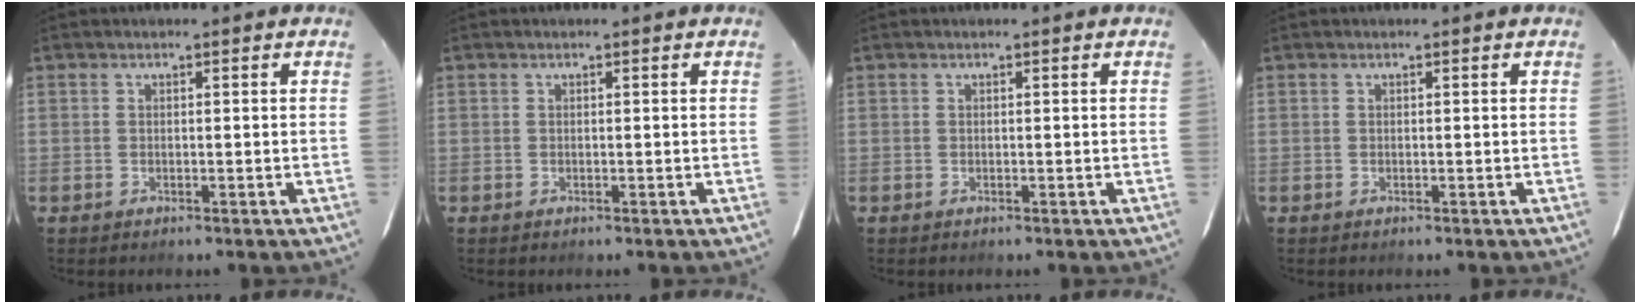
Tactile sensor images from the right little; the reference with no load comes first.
{"total": 0.0}
{"total": 0.0}
{"total": 0.0}